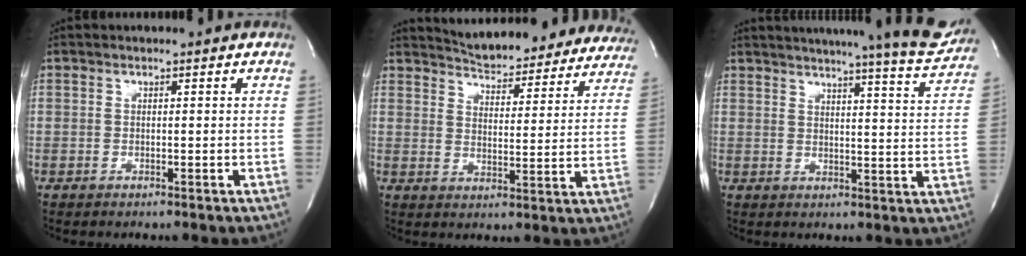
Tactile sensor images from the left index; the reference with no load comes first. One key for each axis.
{"total": 21.3, "fx": 20.0, "fy": 5.2, "fz": 5.0, "tx": -0.064, "ty": -0.036, "tz": 0.243}
{"total": 21.7, "fx": 19.7, "fy": 1.2, "fz": 9.1, "tx": -0.130, "ty": -0.050, "tz": 0.231}